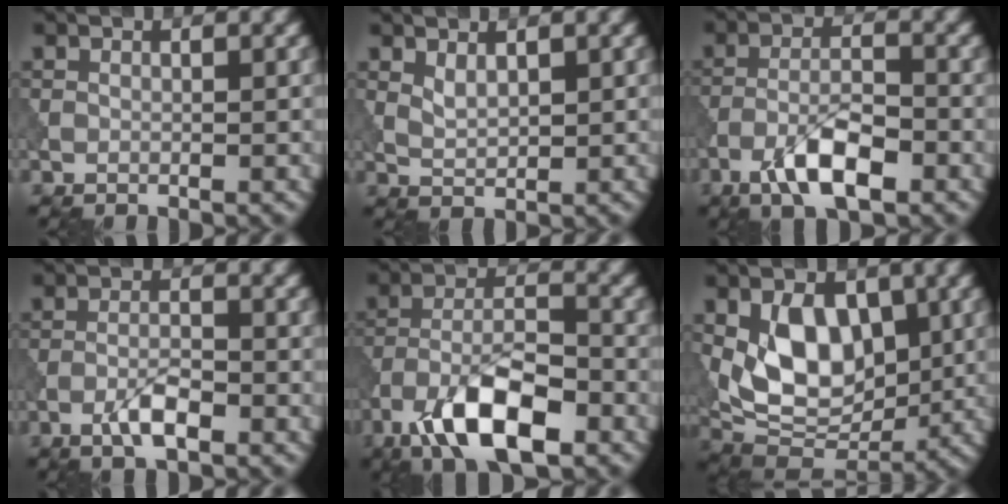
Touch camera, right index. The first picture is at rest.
{"total": 1.6, "force": [0.9, 0.7, 1.1], "torque": [-0.025, -0.003, 0.023]}
{"total": 5.6, "force": [-3.2, 1.7, 4.3], "torque": [-0.079, 0.005, -0.062]}
{"total": 2.9, "force": [-1.6, 0.8, 2.3], "torque": [-0.047, 0.004, -0.034]}
{"total": 9.4, "force": [-5.2, 3.4, 7.0], "torque": [-0.122, 0.009, -0.099]}
{"total": 7.5, "force": [0.9, 4.9, 5.6], "torque": [-0.093, -0.013, 0.016]}